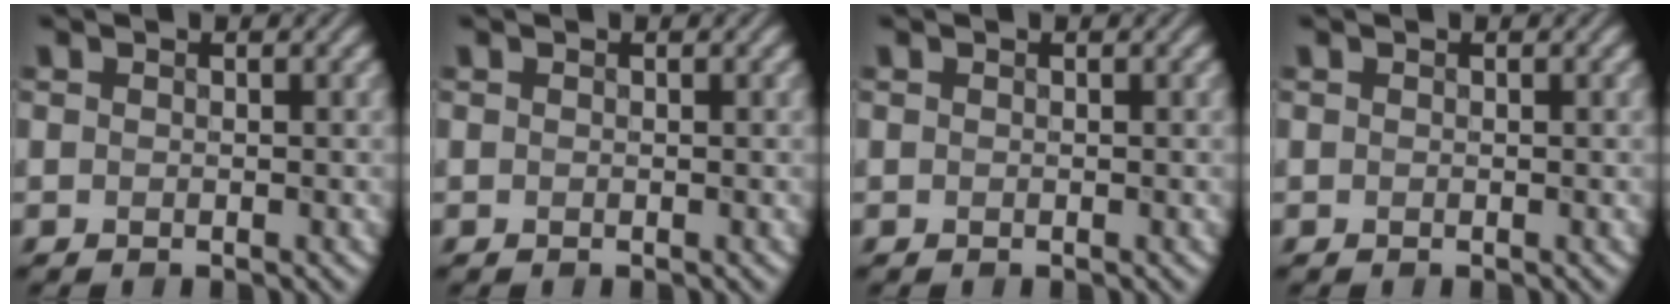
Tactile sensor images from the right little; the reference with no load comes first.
{"total": 0.0}
{"total": 0.0}
{"total": 0.0}